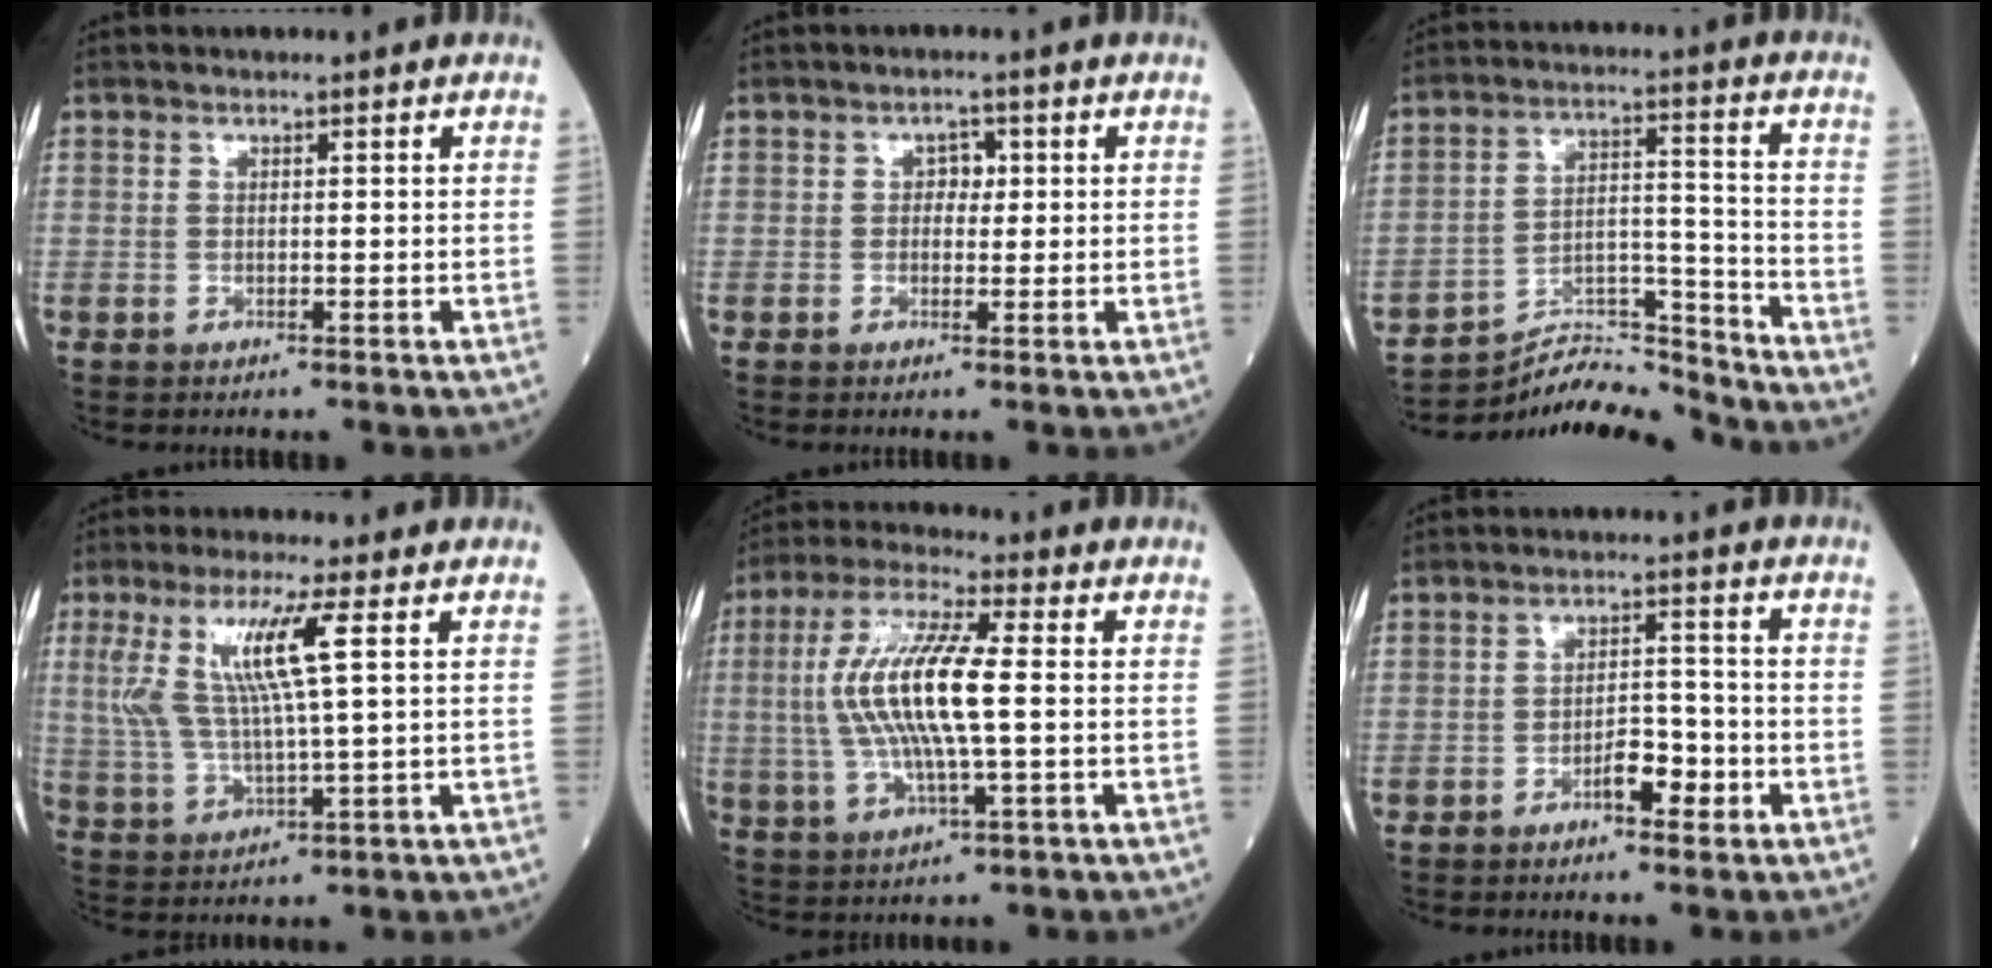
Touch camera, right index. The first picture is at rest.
{"total": 1.9, "force": [0.4, 1.3, 1.3], "torque": [-0.013, 0.005, 0.005]}
{"total": 11.1, "force": [-11.0, -0.5, -0.2], "torque": [-0.002, 0.041, -0.191]}
{"total": 9.8, "force": [3.0, 0.4, 9.4], "torque": [-0.210, 0.008, 0.062]}
{"total": 13.0, "force": [0.5, 2.0, 12.8], "torque": [-0.271, 0.009, 0.007]}
{"total": 4.3, "force": [-2.2, 1.5, 3.3], "torque": [-0.052, 0.008, -0.037]}